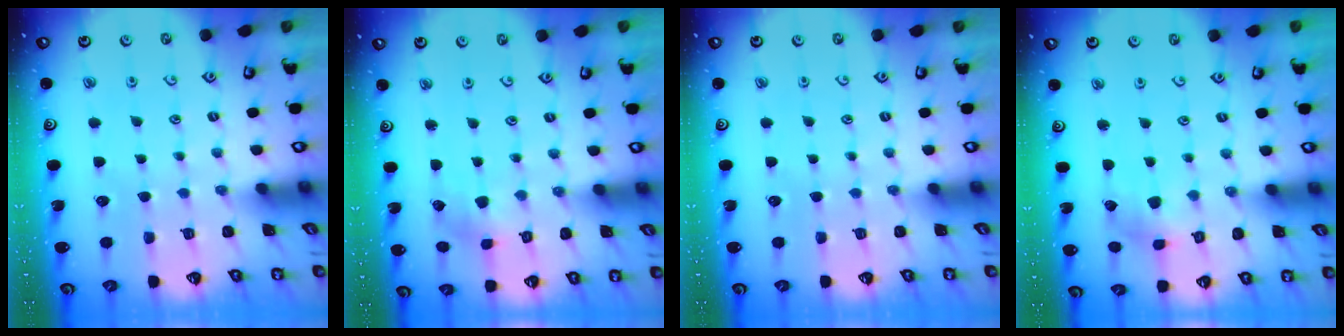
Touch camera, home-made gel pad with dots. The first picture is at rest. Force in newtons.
{"total": 2.9, "press": 2.8, "slide": 0.2}
{"total": 0.0}
{"total": 3.0, "press": 2.9, "slide": 0.5}